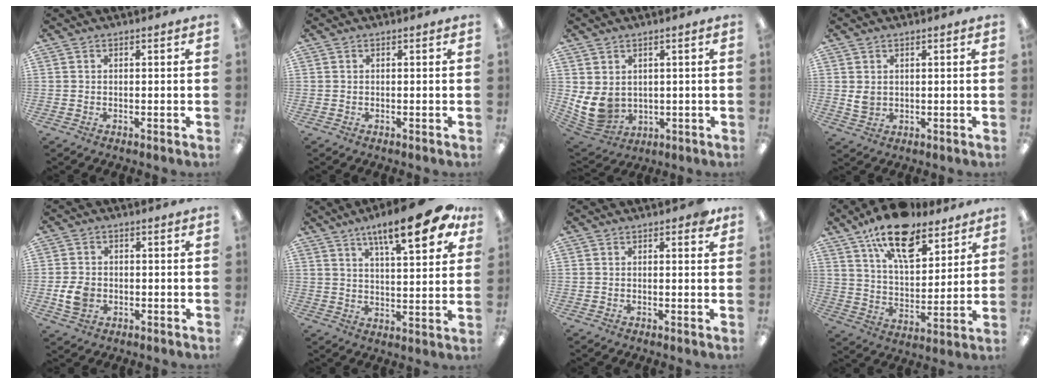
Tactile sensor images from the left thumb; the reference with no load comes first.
{"total": 0.0}
{"total": 8.2, "force": [1.6, 6.5, 4.8], "torque": [-0.123, -0.016, 0.035]}
{"total": 3.0, "force": [1.2, 2.4, 1.3], "torque": [-0.020, -0.002, 0.022]}
{"total": 5.7, "force": [-1.1, 4.6, 3.1], "torque": [-0.049, 0.001, -0.021]}
{"total": 16.8, "force": [9.9, 4.7, 12.8], "torque": [-0.188, -0.044, 0.152]}
{"total": 1.4, "force": [0.9, 0.6, 0.9], "torque": [-0.003, -0.003, 0.012]}
{"total": 17.7, "force": [12.5, 7.9, 9.6], "torque": [-0.155, -0.064, 0.216]}